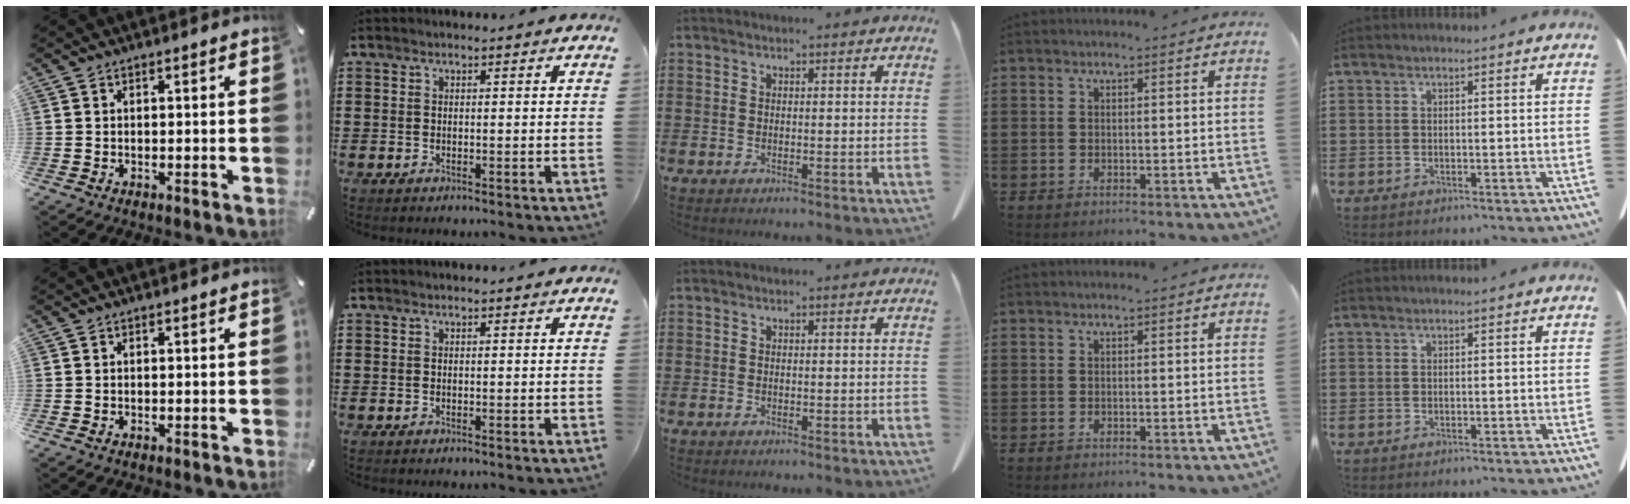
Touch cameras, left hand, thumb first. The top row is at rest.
{}